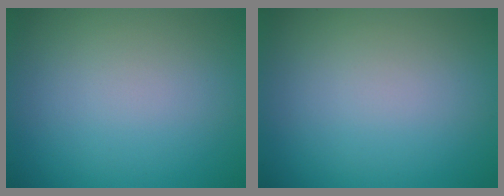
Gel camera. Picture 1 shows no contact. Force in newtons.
{"total": 0.0}